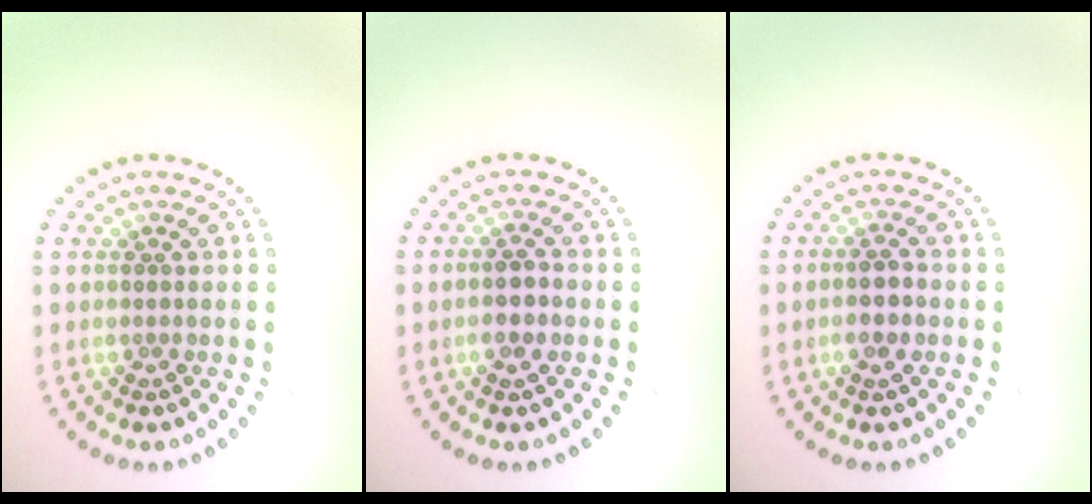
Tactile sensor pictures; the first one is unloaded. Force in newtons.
{"total": 2.4, "press": 2.3, "slide": 0.9}
{"total": 2.4, "press": 2.3, "slide": 0.9}